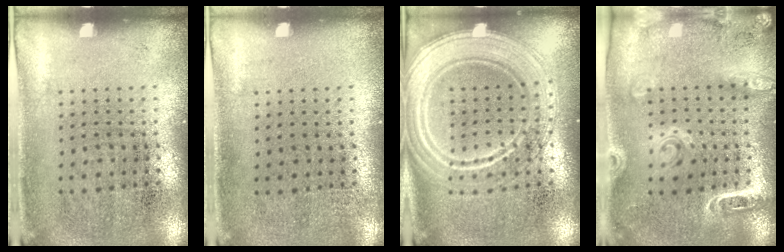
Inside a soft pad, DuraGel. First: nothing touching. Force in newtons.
{"total": 0.0}
{"total": 3.7, "press": 3.6, "slide": 0.6}
{"total": 1.8, "press": 1.7, "slide": 0.4}